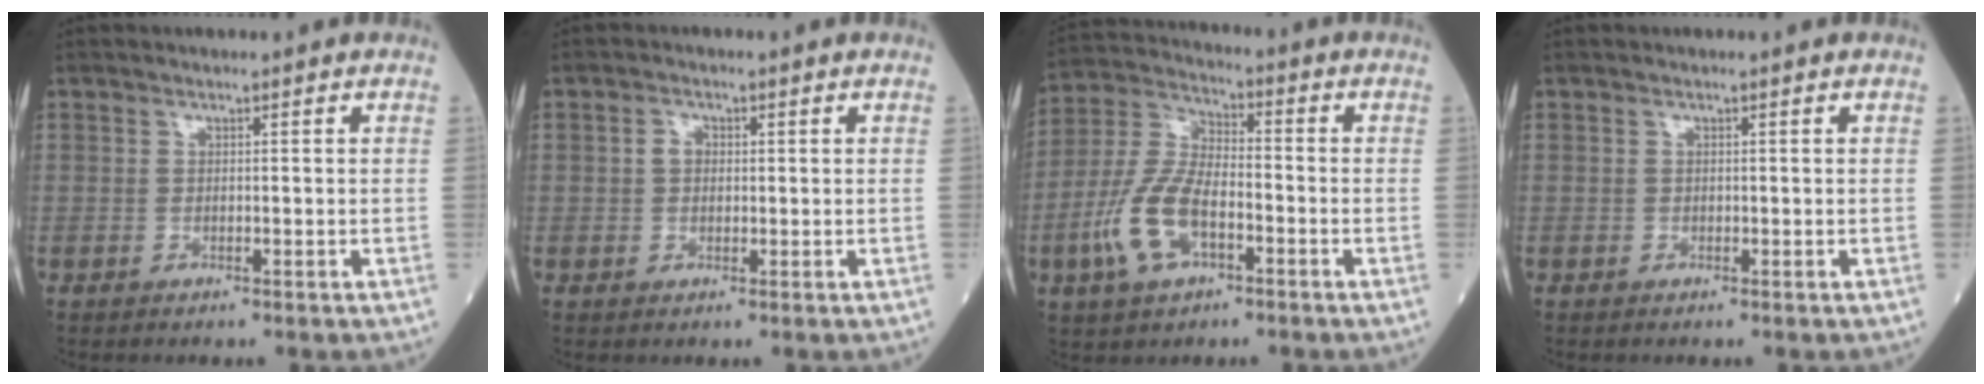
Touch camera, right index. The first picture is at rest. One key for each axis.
{"total": 1.7, "fx": 0.2, "fy": 1.3, "fz": 1.1, "tx": -0.017, "ty": 0.005, "tz": 0.002}
{"total": 11.3, "fx": -4.2, "fy": 4.9, "fz": 9.2, "tx": -0.213, "ty": 0.006, "tz": -0.084}
{"total": 0.0}